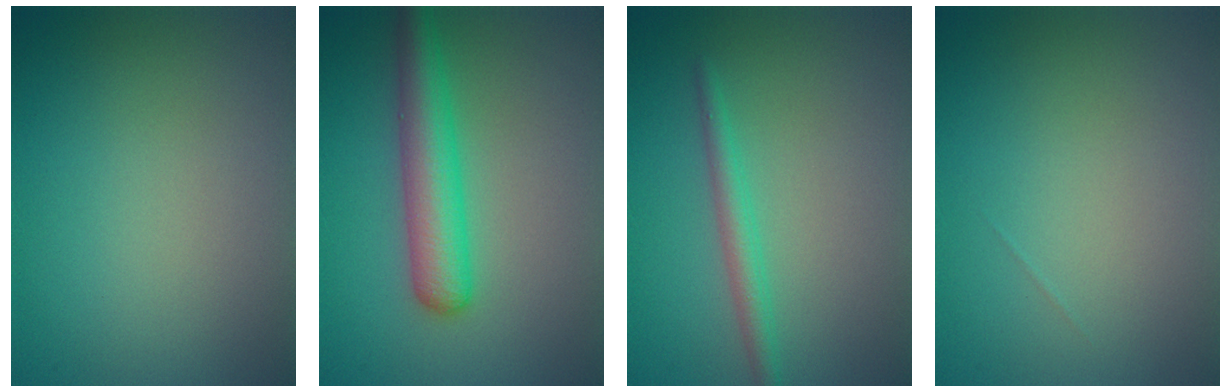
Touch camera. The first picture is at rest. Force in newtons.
{"total": 4.7, "press": 4.7, "slide": 0.2}
{"total": 2.1, "press": 2.0, "slide": 0.2}
{"total": 0.0}